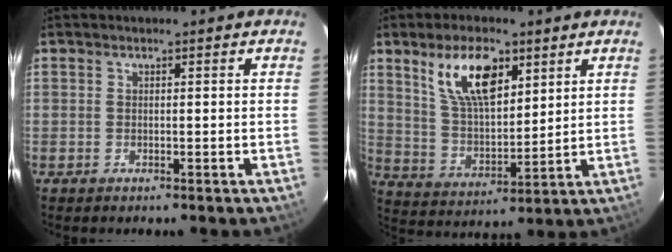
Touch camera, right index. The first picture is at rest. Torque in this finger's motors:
{"motor_torque": [0.51, 0.46, 0.31, 0.12]}